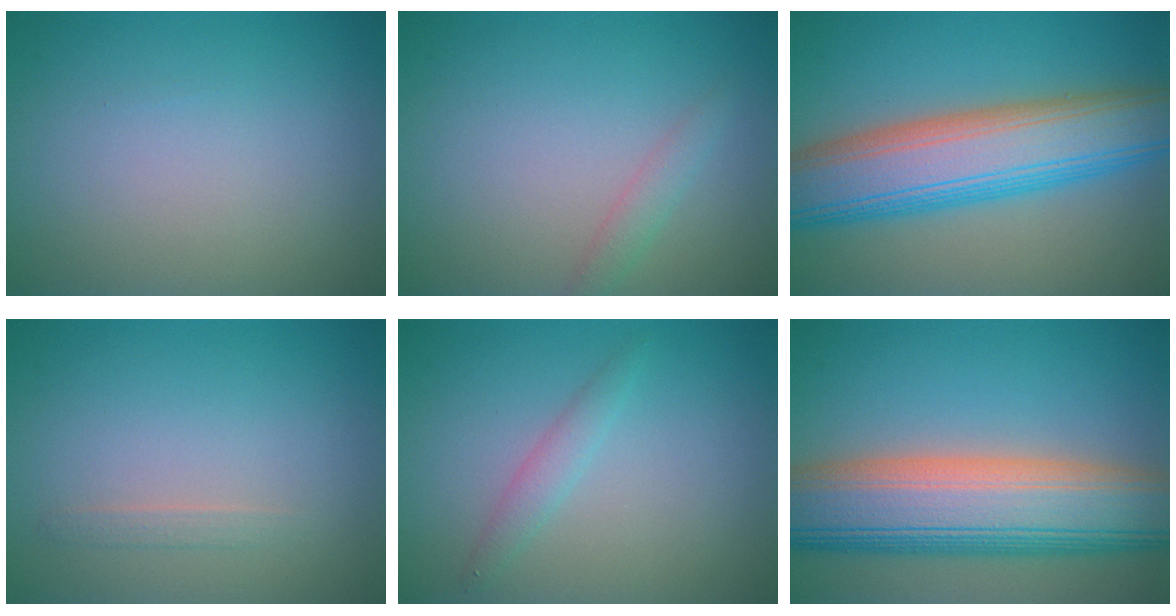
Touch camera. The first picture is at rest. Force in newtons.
{"total": 1.3, "press": 1.3, "slide": 0.1}
{"total": 11.0, "press": 11.0, "slide": 0.6}
{"total": 0.9, "press": 0.8, "slide": 0.1}
{"total": 1.5, "press": 1.5, "slide": 0.0}
{"total": 13.0, "press": 13.0, "slide": 0.5}